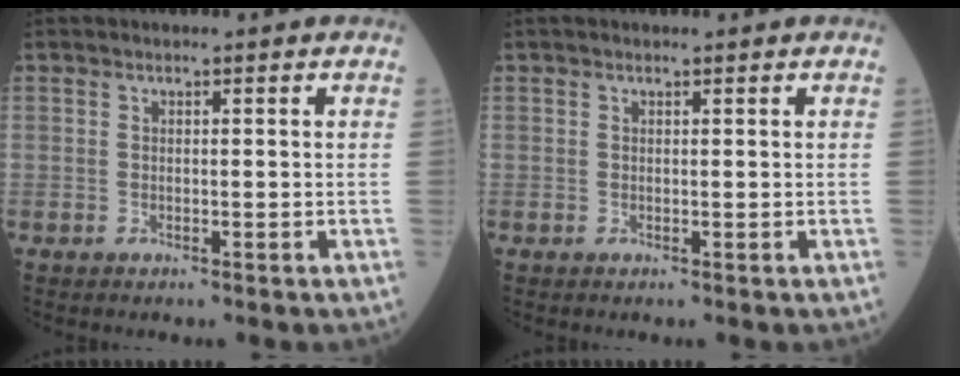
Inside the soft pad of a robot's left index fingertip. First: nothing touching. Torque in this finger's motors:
{"motor_torque": [-0.03, -0.02, -0.12, 0.02]}